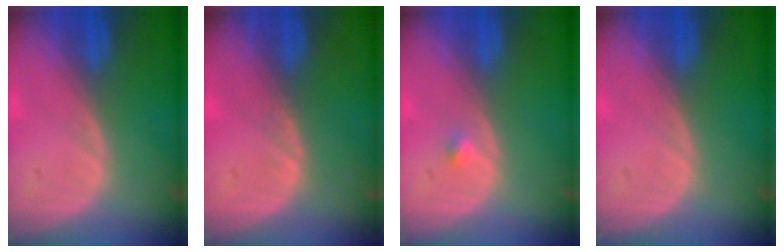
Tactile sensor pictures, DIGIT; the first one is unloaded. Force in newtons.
{"total": 0.7, "press": 0.6, "slide": 0.3}
{"total": 0.9, "press": 0.7, "slide": 0.6}
{"total": 0.0}